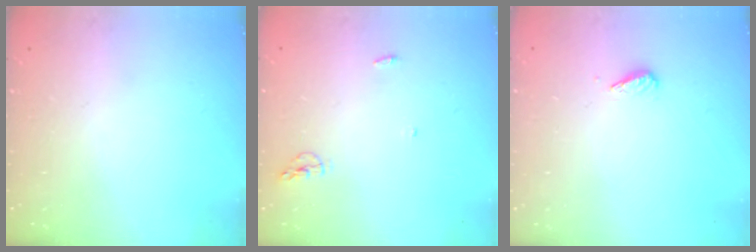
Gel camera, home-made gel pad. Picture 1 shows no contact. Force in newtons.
{"total": 4.3, "press": 4.1, "slide": 1.0}
{"total": 3.0, "press": 2.9, "slide": 0.6}